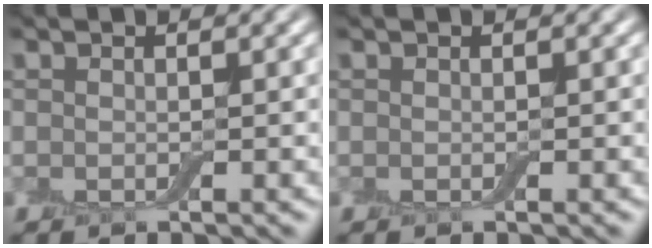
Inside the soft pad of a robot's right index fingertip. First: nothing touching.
{"total": 0.0}